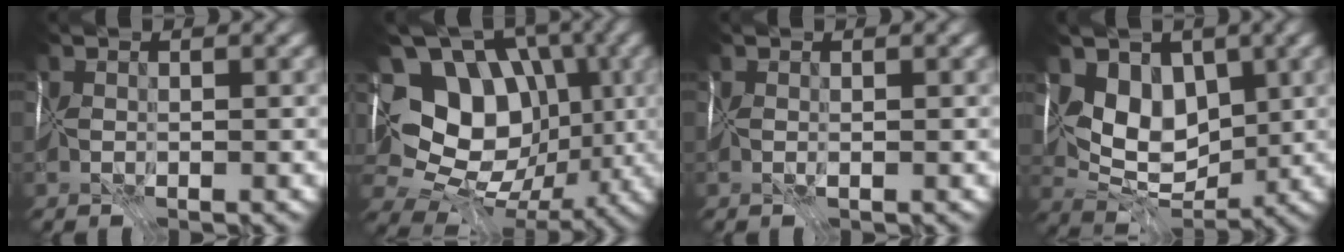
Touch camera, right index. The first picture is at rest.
{"total": 11.5, "force": [1.4, 8.6, 7.5], "torque": [-0.112, 0.008, 0.041]}
{"total": 0.0}
{"total": 3.8, "force": [1.4, 2.4, 2.5], "torque": [-0.032, -0.016, 0.024]}